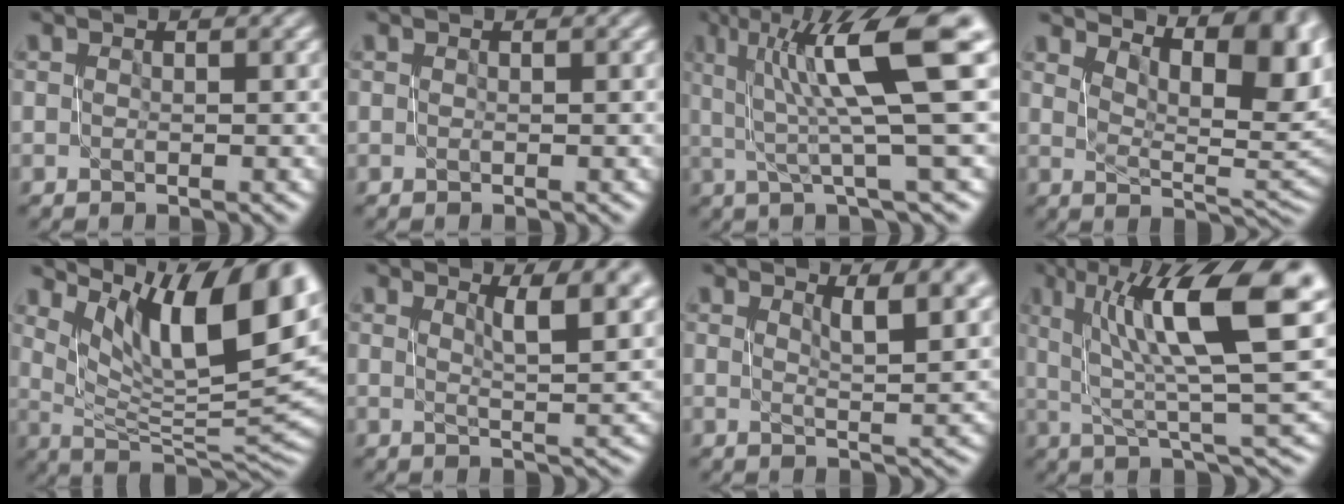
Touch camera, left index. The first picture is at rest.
{"total": 0.0}
{"total": 10.6, "force": [3.1, 2.0, 9.9], "torque": [-0.134, 0.016, 0.051]}
{"total": 11.1, "force": [5.9, 4.2, 8.5], "torque": [-0.106, 0.015, 0.098]}
{"total": 13.1, "force": [6.9, 4.1, 10.3], "torque": [-0.164, 0.014, 0.129]}
{"total": 5.3, "force": [2.1, 1.7, 4.6], "torque": [-0.053, -0.003, 0.034]}
{"total": 4.6, "force": [2.1, 1.6, 3.8], "torque": [-0.044, -0.004, 0.035]}
{"total": 13.1, "force": [4.7, 3.1, 11.8], "torque": [-0.171, 0.022, 0.077]}